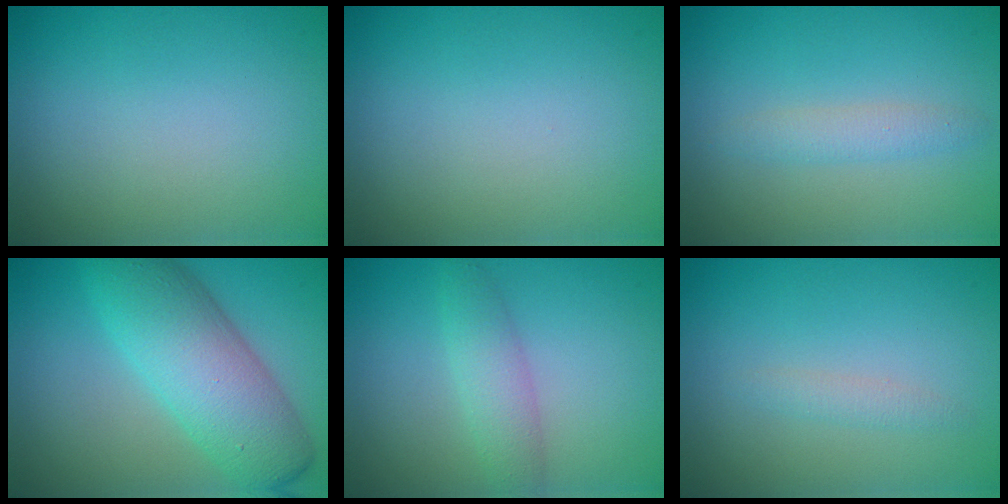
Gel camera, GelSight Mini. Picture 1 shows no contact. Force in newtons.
{"total": 0.0}
{"total": 1.6, "press": 1.6, "slide": 0.0}
{"total": 7.6, "press": 7.6, "slide": 0.2}
{"total": 2.5, "press": 2.5, "slide": 0.1}
{"total": 1.0, "press": 1.0, "slide": 0.0}